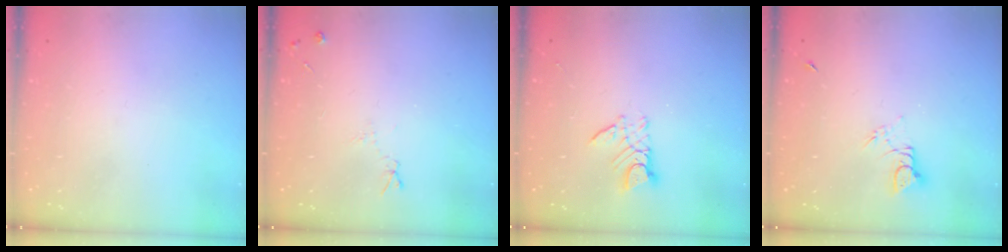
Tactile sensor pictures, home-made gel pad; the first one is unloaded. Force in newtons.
{"total": 5.2, "press": 5.1, "slide": 0.8}
{"total": 7.5, "press": 7.4, "slide": 0.5}
{"total": 4.0, "press": 4.0, "slide": 0.3}